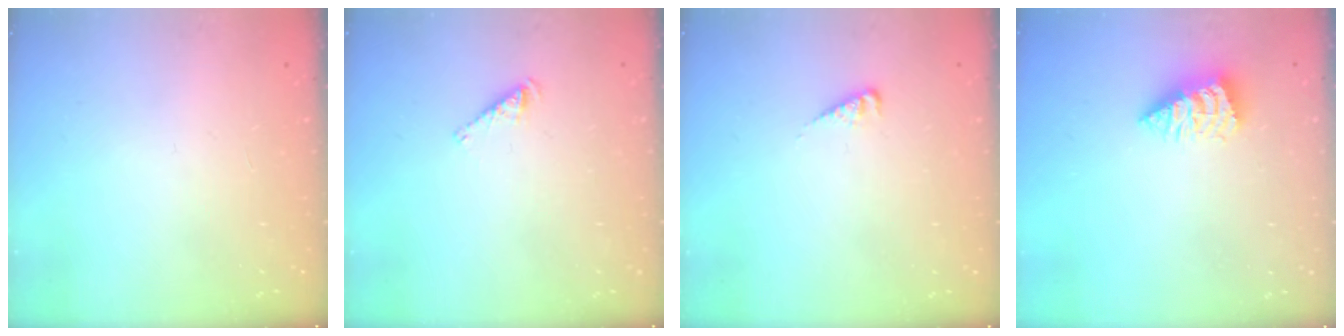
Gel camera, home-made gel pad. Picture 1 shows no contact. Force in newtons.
{"total": 2.8, "press": 2.8, "slide": 0.5}
{"total": 2.6, "press": 2.6, "slide": 0.5}
{"total": 2.6, "press": 2.6, "slide": 0.1}